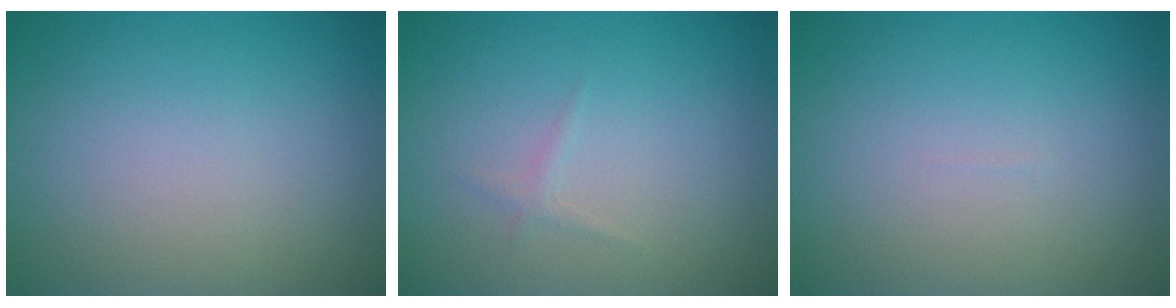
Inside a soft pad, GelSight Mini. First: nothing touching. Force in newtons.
{"total": 0.6, "press": 0.6, "slide": 0.0}
{"total": 0.0}